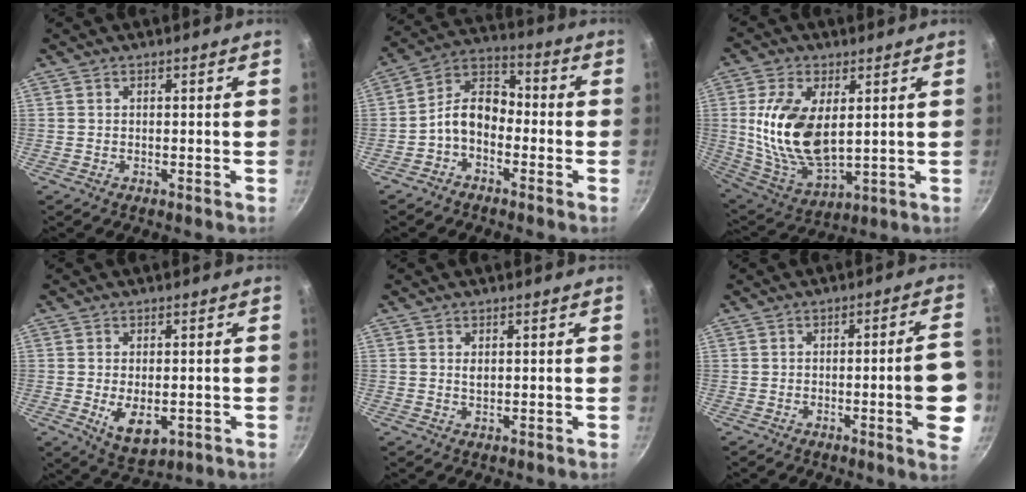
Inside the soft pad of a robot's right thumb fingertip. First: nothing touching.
{"total": 8.7, "force": [-2.8, 6.0, 5.8], "torque": [-0.080, 0.049, -0.071]}
{"total": 16.7, "force": [2.7, 9.2, 13.7], "torque": [-0.257, -0.021, 0.063]}
{"total": 7.3, "force": [-1.5, 4.1, 5.9], "torque": [-0.087, -0.011, -0.011]}
{"total": 1.3, "force": [0.4, 0.8, 1.0], "torque": [-0.017, 0.002, 0.007]}
{"total": 10.8, "force": [-2.3, 1.9, 10.4], "torque": [-0.121, 0.016, -0.031]}